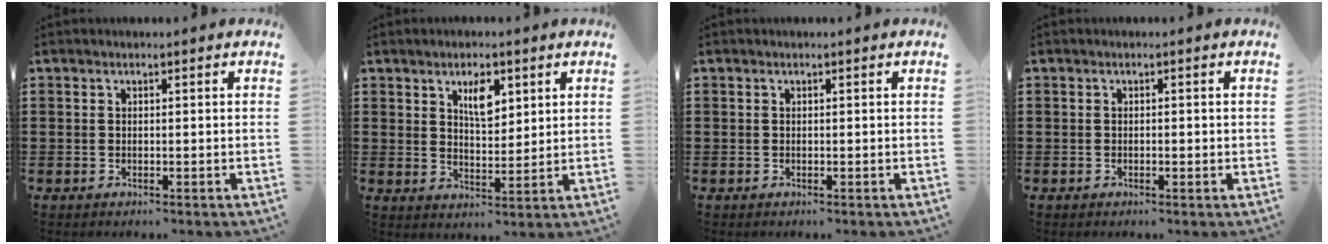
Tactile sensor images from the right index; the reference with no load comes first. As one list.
[{"total": 4.9, "force": [2.6, 2.2, 3.5], "torque": [-0.062, 0.001, 0.041]}, {"total": 0.0}, {"total": 0.7, "force": [-0.2, 0.2, 0.6], "torque": [-0.012, -0.003, -0.004]}]